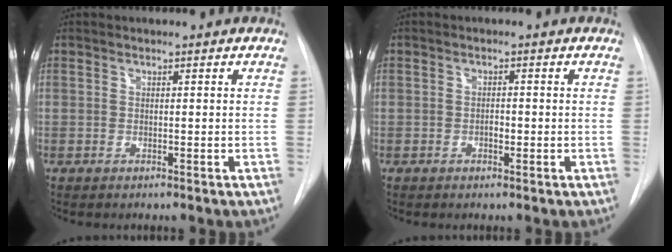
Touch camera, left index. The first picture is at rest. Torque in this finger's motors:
{"motor_torque": [0.11, 0.04, 0.00, 0.00]}